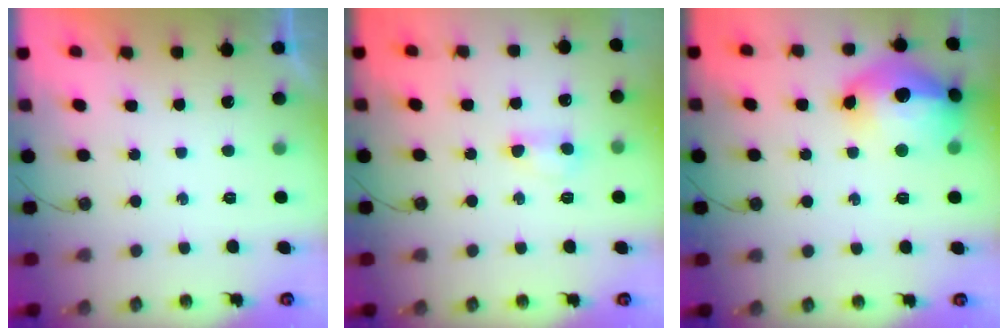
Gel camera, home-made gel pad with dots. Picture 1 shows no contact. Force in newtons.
{"total": 6.6, "press": 6.5, "slide": 1.0}
{"total": 20.7, "press": 20.6, "slide": 1.4}